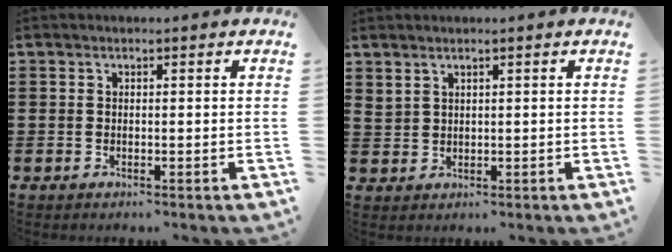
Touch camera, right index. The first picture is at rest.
{"total": 1.6, "force": [1.5, 0.7, 0.3], "torque": [-0.010, 0.002, 0.029]}